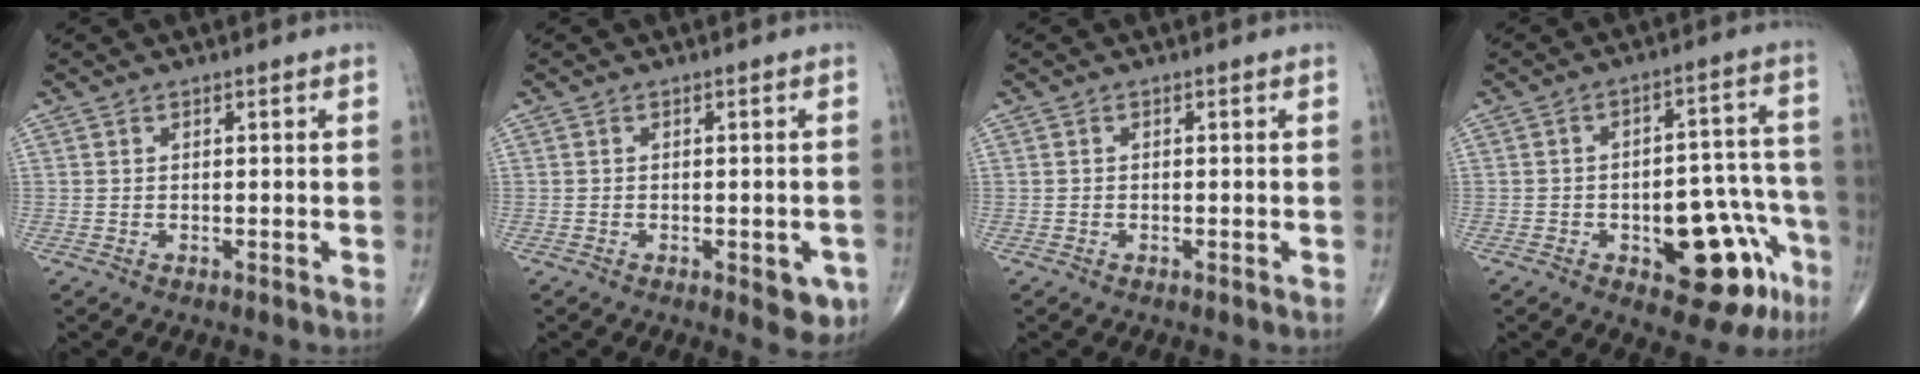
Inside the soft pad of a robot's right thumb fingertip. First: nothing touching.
{"total": 4.5, "force": [-1.7, 2.0, 3.7], "torque": [-0.023, 0.001, -0.015]}
{"total": 0.0}
{"total": 16.1, "force": [-7.1, 7.5, 12.4], "torque": [-0.113, 0.061, -0.080]}